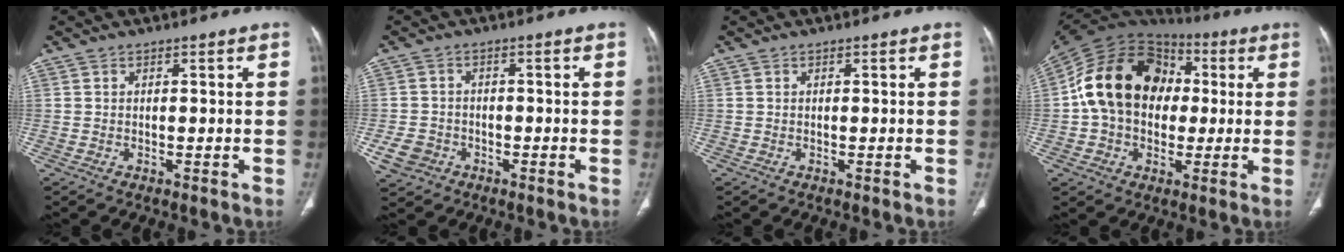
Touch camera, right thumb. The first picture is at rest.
{"total": 4.7, "force": [-1.9, 3.9, 1.6], "torque": [-0.028, 0.013, -0.030]}
{"total": 0.0}
{"total": 19.8, "force": [1.6, 15.1, 12.8], "torque": [-0.210, 0.036, 0.021]}